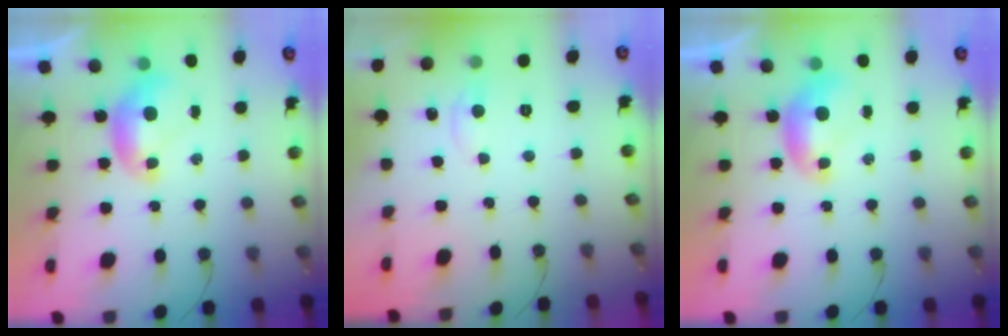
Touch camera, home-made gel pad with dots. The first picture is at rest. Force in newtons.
{"total": 1.1, "press": 1.0, "slide": 0.5}
{"total": 0.0}